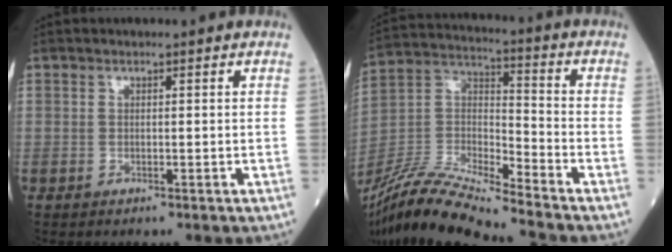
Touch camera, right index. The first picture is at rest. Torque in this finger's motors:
{"motor_torque": [-0.56, -1.08, 0.05, 0.05]}